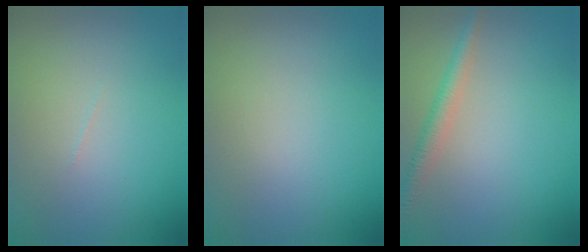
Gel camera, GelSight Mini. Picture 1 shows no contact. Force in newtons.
{"total": 0.0}
{"total": 2.3, "press": 2.3, "slide": 0.1}